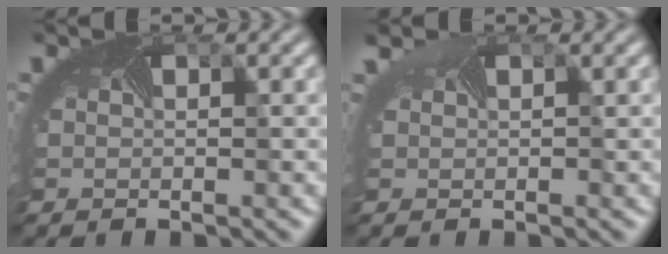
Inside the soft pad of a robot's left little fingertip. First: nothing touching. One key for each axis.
{"total": 1.3, "fx": 1.0, "fy": 0.5, "fz": 0.7, "tx": -0.017, "ty": 0.009, "tz": 0.006}